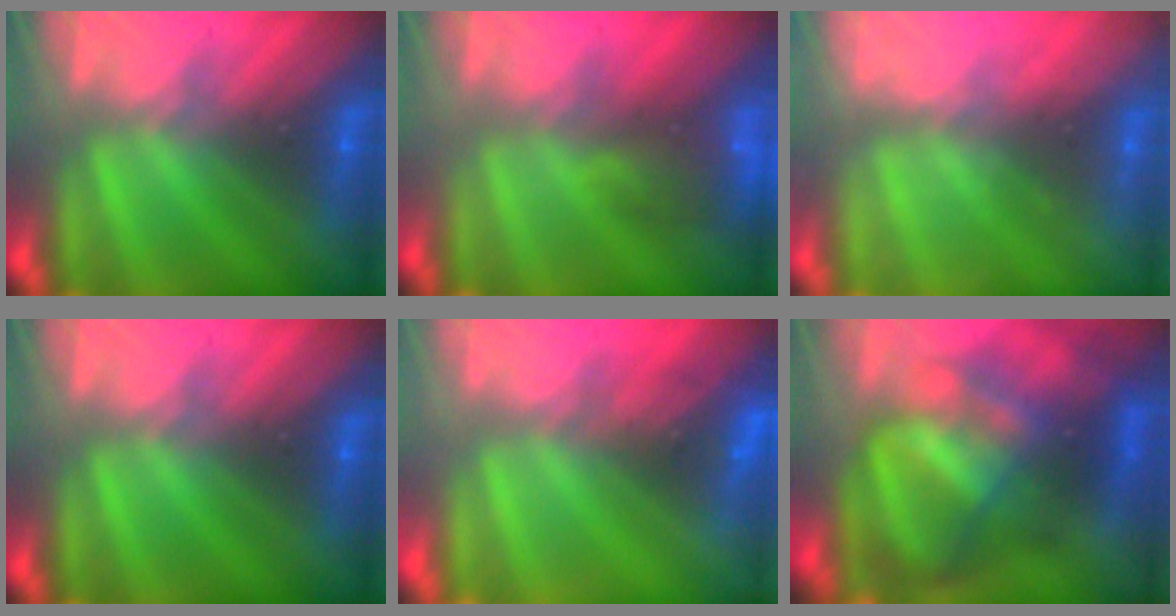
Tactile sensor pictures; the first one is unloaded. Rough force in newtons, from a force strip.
{"total": 8.7}
{"total": 2.2}
{"total": 0.0}
{"total": 2.5}
{"total": 11.0}